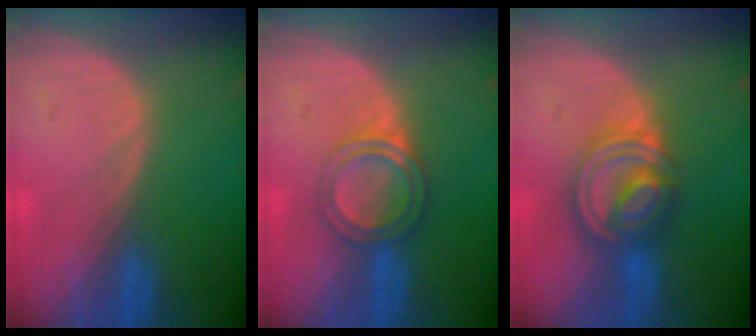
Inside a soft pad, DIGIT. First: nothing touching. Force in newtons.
{"total": 5.0, "press": 4.5, "slide": 2.0}
{"total": 8.1, "press": 6.8, "slide": 4.3}